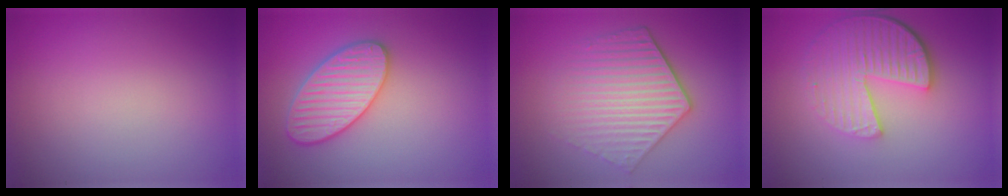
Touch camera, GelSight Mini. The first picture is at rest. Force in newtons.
{"total": 4.3, "press": 4.1, "slide": 1.3}
{"total": 5.7, "press": 4.2, "slide": 3.8}
{"total": 6.2, "press": 4.4, "slide": 4.4}